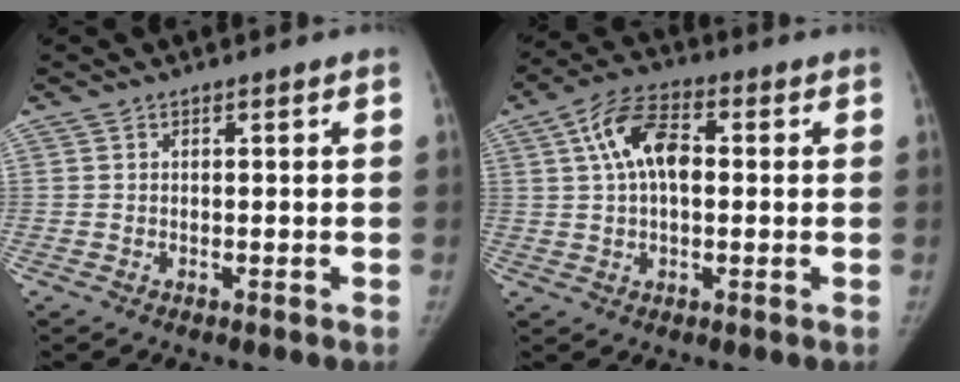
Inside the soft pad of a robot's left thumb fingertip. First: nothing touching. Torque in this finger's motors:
{"motor_torque": [0.82, 1.66, 0.29, 0.01, 0.06]}